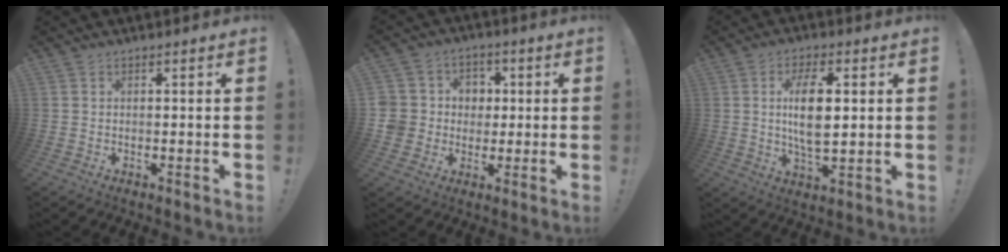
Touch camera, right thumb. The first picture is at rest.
{"total": 8.7, "force": [-0.7, 8.5, 1.8], "torque": [-0.023, 0.010, -0.004]}
{"total": 11.2, "force": [2.0, 5.0, 9.8], "torque": [-0.171, -0.005, 0.027]}